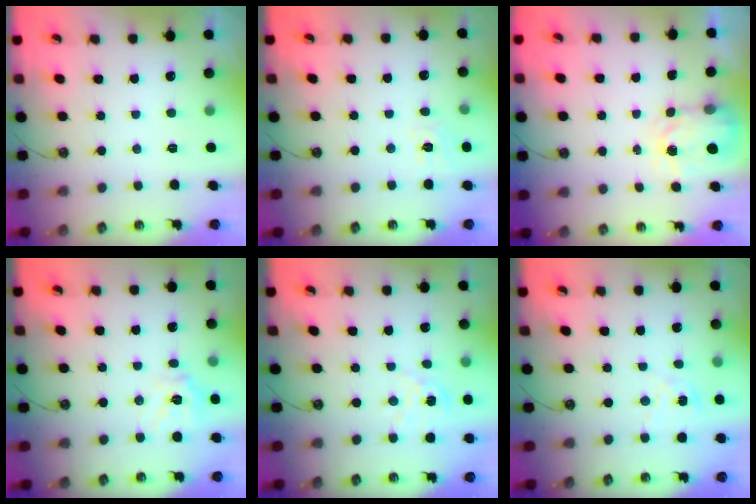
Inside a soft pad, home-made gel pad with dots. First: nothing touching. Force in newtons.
{"total": 5.8, "press": 5.8, "slide": 0.5}
{"total": 3.6, "press": 3.5, "slide": 0.5}
{"total": 12.3, "press": 12.1, "slide": 1.8}
{"total": 2.6, "press": 2.6, "slide": 0.4}
{"total": 2.9, "press": 2.8, "slide": 0.3}